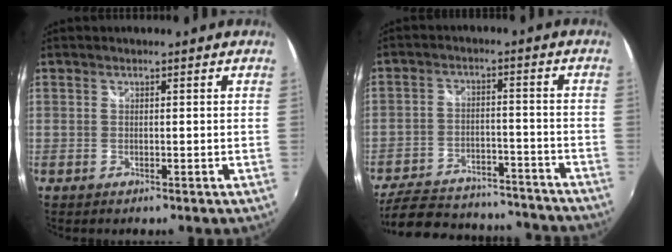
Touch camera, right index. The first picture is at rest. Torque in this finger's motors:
{"motor_torque": [-0.36, -0.18, -1.05, -0.21]}